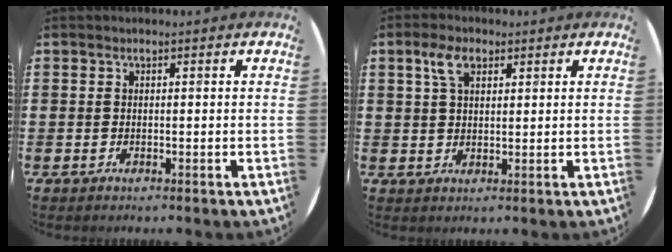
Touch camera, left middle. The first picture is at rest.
{"total": 4.0, "force": [2.3, 2.0, 2.6], "torque": [-0.060, 0.009, 0.042]}